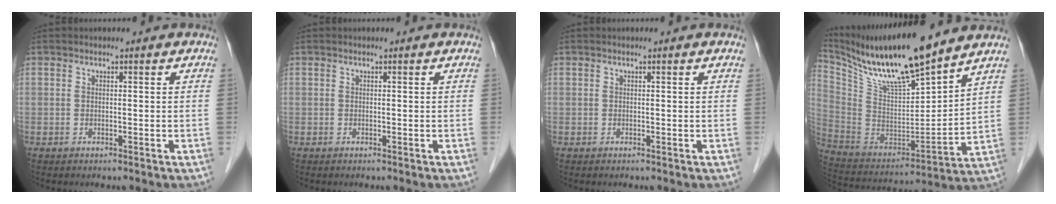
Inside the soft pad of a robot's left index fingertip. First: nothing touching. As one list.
[{"total": 0.0}, {"total": 0.0}, {"total": 18.5, "force": [15.3, 1.5, 10.4], "torque": [-0.198, -0.009, 0.289]}]